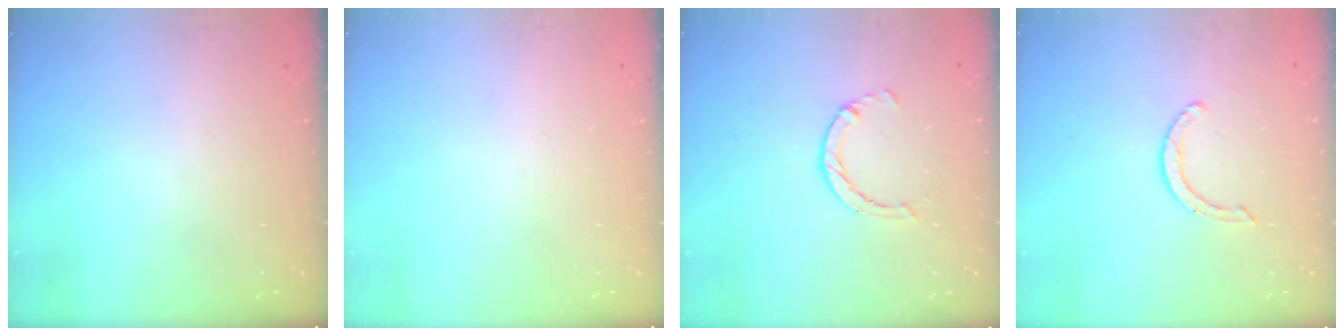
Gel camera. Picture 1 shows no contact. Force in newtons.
{"total": 0.0}
{"total": 2.9, "press": 2.8, "slide": 0.4}
{"total": 3.1, "press": 3.1, "slide": 0.1}